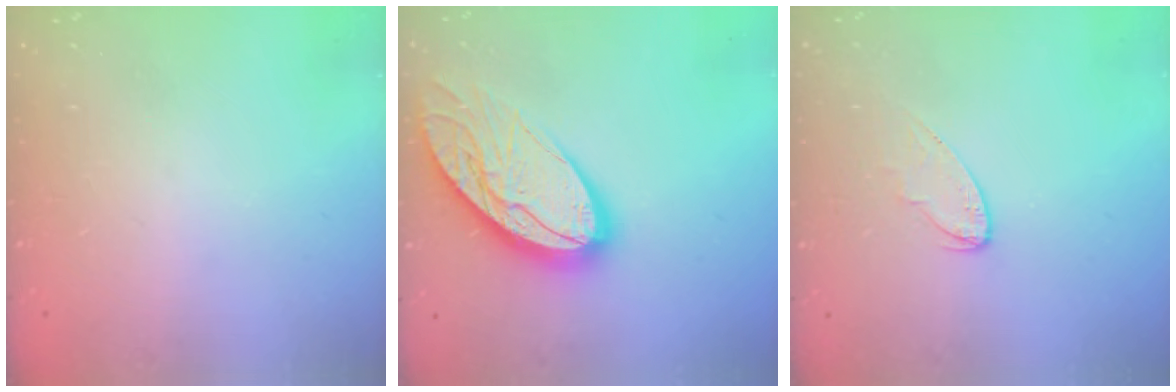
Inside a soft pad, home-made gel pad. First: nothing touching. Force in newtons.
{"total": 16.1, "press": 16.1, "slide": 1.2}
{"total": 4.6, "press": 4.6, "slide": 0.3}